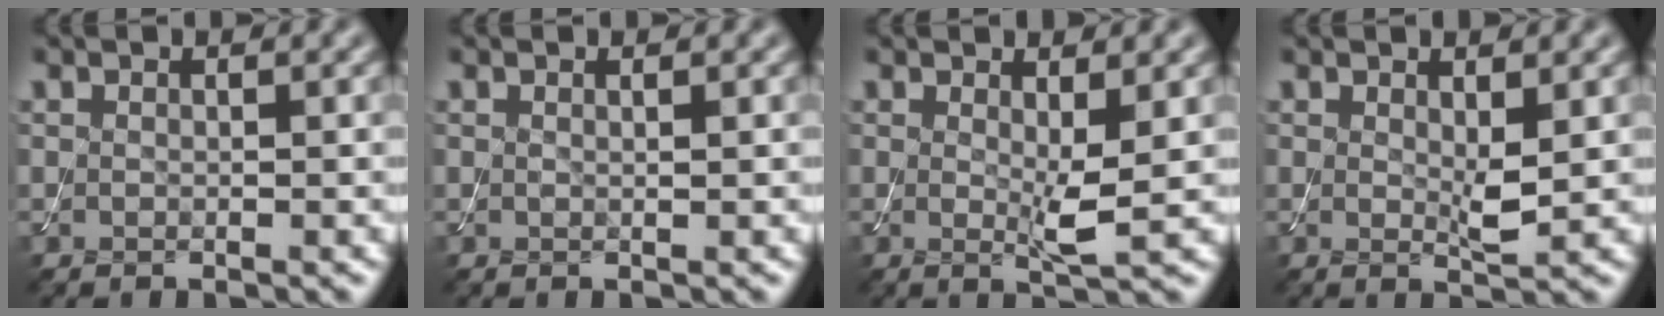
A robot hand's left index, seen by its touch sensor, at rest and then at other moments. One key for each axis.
{"total": 0.5, "fx": 0.2, "fy": 0.1, "fz": 0.4, "tx": -0.005, "ty": 0.000, "tz": 0.002}
{"total": 2.5, "fx": 0.3, "fy": 0.3, "fz": 2.4, "tx": -0.045, "ty": -0.012, "tz": 0.007}
{"total": 1.8, "fx": 0.5, "fy": 0.4, "fz": 1.7, "tx": -0.032, "ty": -0.007, "tz": 0.010}